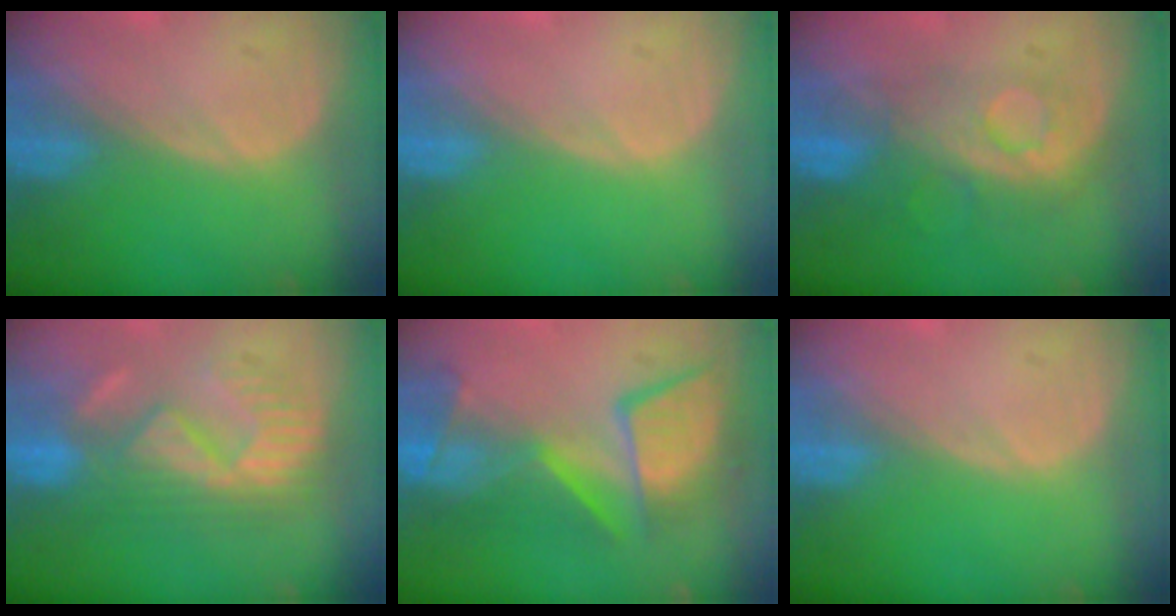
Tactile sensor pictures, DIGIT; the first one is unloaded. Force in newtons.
{"total": 0.0}
{"total": 7.8, "press": 7.5, "slide": 2.0}
{"total": 9.1, "press": 9.1, "slide": 1.1}
{"total": 10.8, "press": 10.2, "slide": 3.5}
{"total": 0.0}